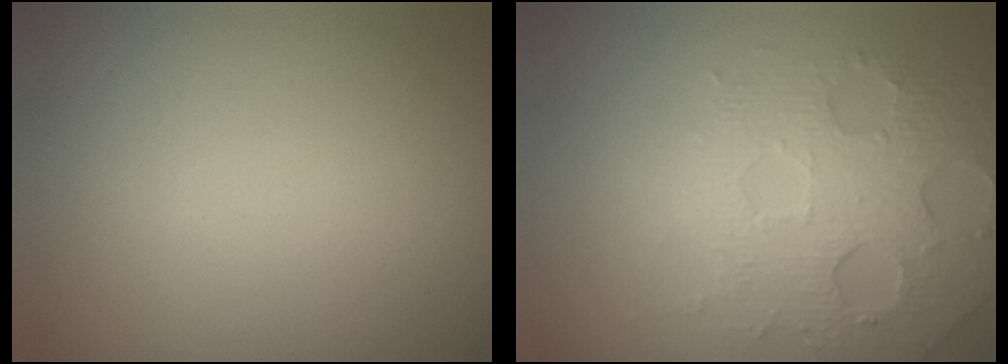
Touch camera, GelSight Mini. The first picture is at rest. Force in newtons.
{"total": 4.7, "press": 4.0, "slide": 2.5}